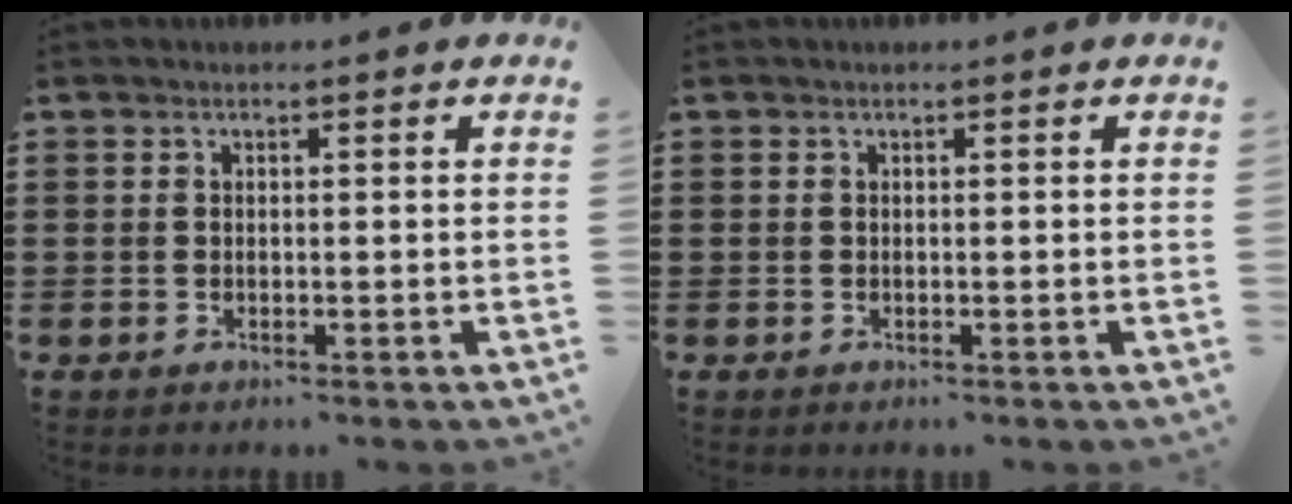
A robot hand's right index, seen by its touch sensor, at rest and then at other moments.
{"total": 0.0}